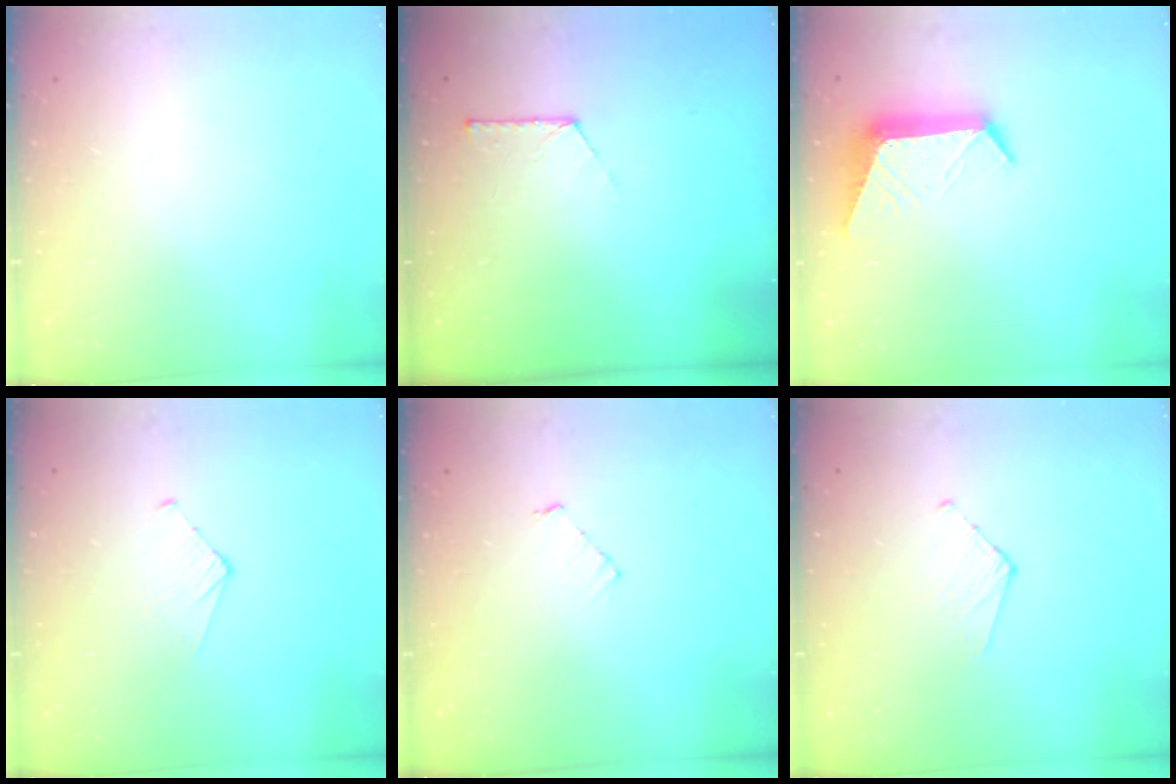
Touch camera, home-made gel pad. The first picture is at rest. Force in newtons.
{"total": 5.4, "press": 5.4, "slide": 0.6}
{"total": 10.4, "press": 10.3, "slide": 1.1}
{"total": 3.9, "press": 3.9, "slide": 0.3}
{"total": 3.4, "press": 3.3, "slide": 0.3}
{"total": 3.5, "press": 3.5, "slide": 0.3}